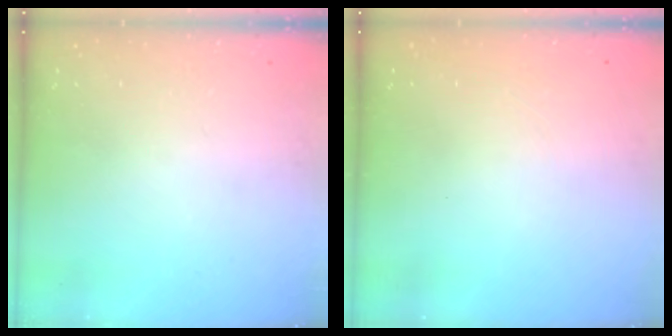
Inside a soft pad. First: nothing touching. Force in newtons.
{"total": 0.0}